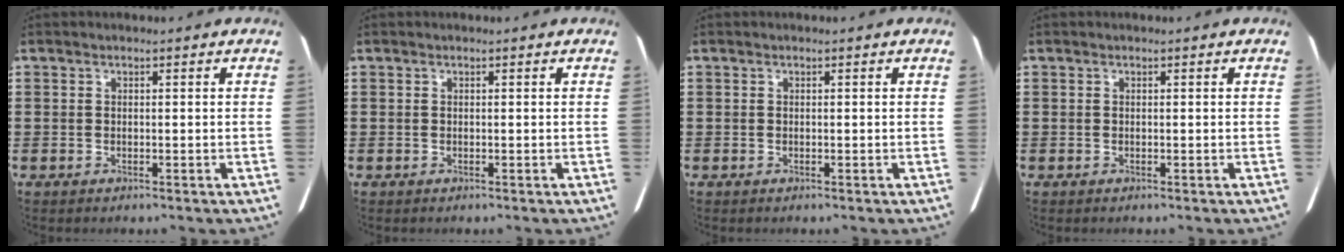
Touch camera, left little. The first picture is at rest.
{"total": 0.0}
{"total": 0.0}
{"total": 0.0}